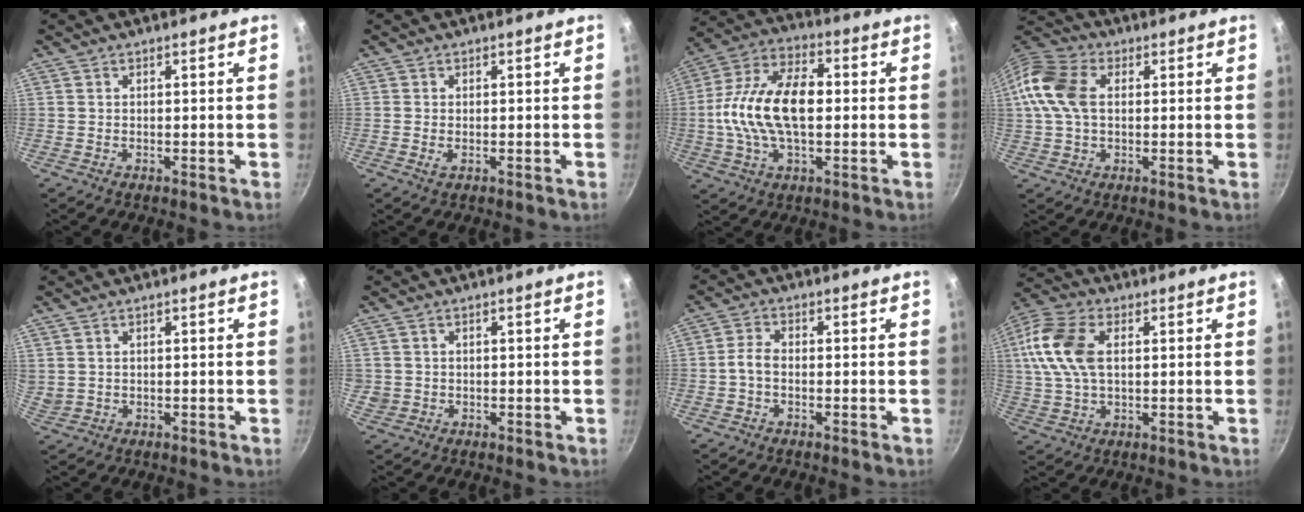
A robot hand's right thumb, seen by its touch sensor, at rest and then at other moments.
{"total": 1.2, "force": [-0.3, 0.6, 1.0], "torque": [-0.023, -0.001, -0.005]}
{"total": 17.5, "force": [-0.1, 9.5, 14.7], "torque": [-0.258, 0.034, -0.017]}
{"total": 11.6, "force": [1.5, 7.7, 8.6], "torque": [-0.167, 0.019, 0.014]}
{"total": 1.7, "force": [0.8, 1.1, 1.0], "torque": [-0.019, 0.002, 0.023]}
{"total": 1.8, "force": [0.0, 1.8, 0.4], "torque": [-0.010, 0.004, 0.005]}
{"total": 3.1, "force": [-1.0, 1.6, 2.4], "torque": [-0.058, 0.017, -0.027]}
{"total": 13.3, "force": [2.3, 7.9, 10.4], "torque": [-0.206, 0.016, 0.034]}